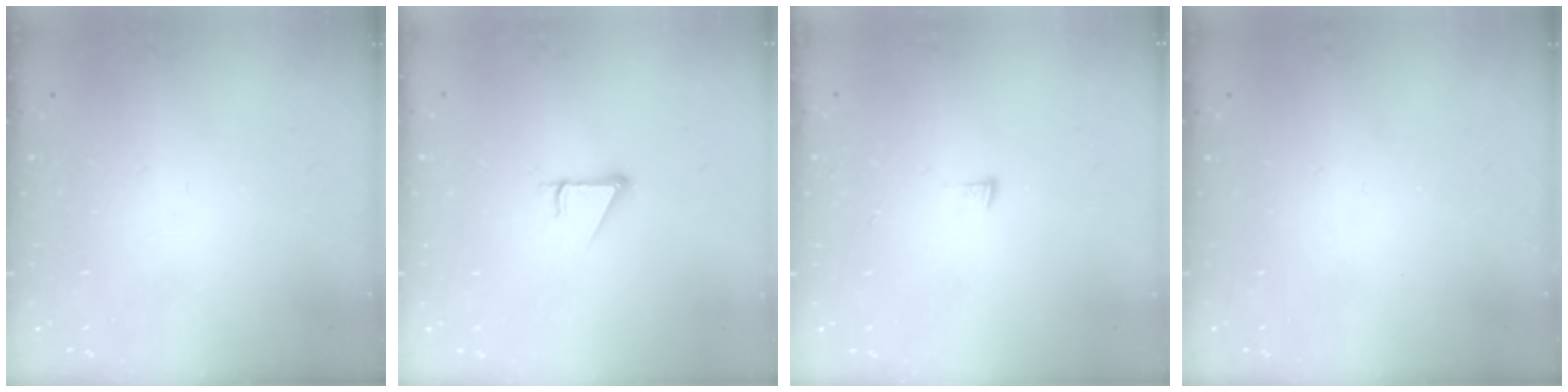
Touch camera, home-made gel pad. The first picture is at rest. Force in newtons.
{"total": 2.9, "press": 2.8, "slide": 0.2}
{"total": 3.6, "press": 3.6, "slide": 0.5}
{"total": 0.0}